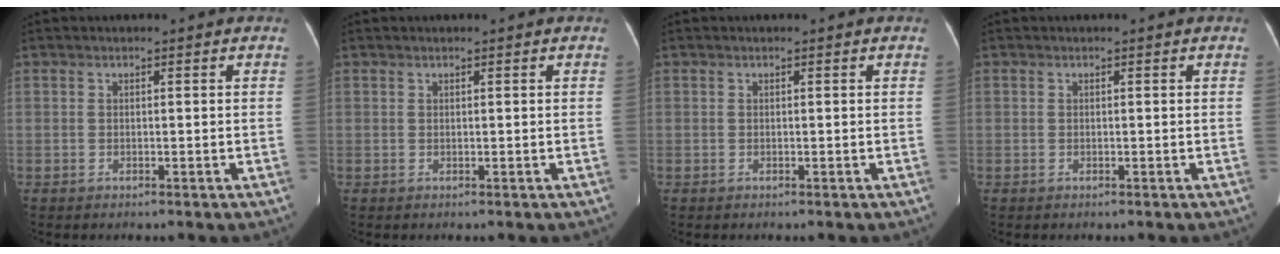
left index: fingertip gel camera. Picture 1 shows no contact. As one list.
[{"total": 0.0}, {"total": 0.0}, {"total": 0.0}]